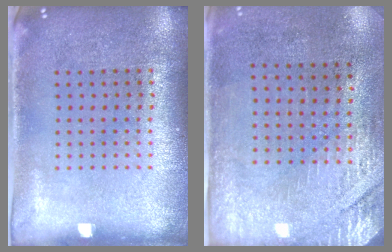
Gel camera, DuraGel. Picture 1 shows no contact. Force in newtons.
{"total": 2.9, "press": 2.5, "slide": 1.5}